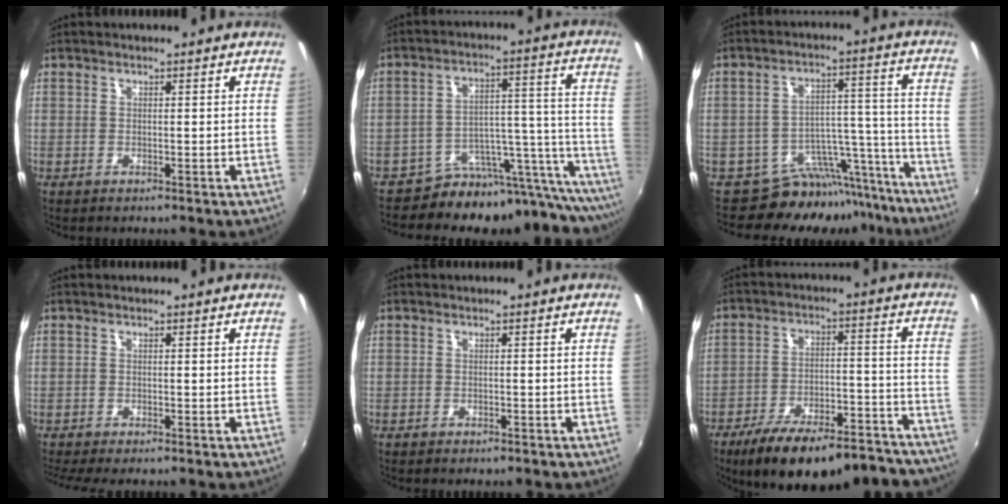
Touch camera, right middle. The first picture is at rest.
{"total": 14.8, "force": [-13.9, 3.3, 4.0], "torque": [-0.022, 0.030, -0.217]}
{"total": 11.6, "force": [-10.6, 4.6, 1.2], "torque": [0.001, 0.056, -0.149]}
{"total": 3.4, "force": [-2.8, 0.3, 1.8], "torque": [-0.043, -0.023, -0.050]}
{"total": 1.7, "force": [-1.4, 0.7, 0.6], "torque": [-0.014, -0.008, -0.022]}
{"total": 25.2, "force": [-20.9, 7.7, 11.9], "torque": [-0.197, -0.009, -0.271]}